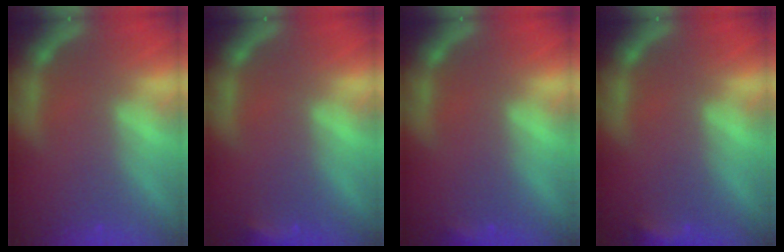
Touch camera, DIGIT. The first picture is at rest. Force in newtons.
{"total": 1.9}
{"total": 0.9}
{"total": 2.4}